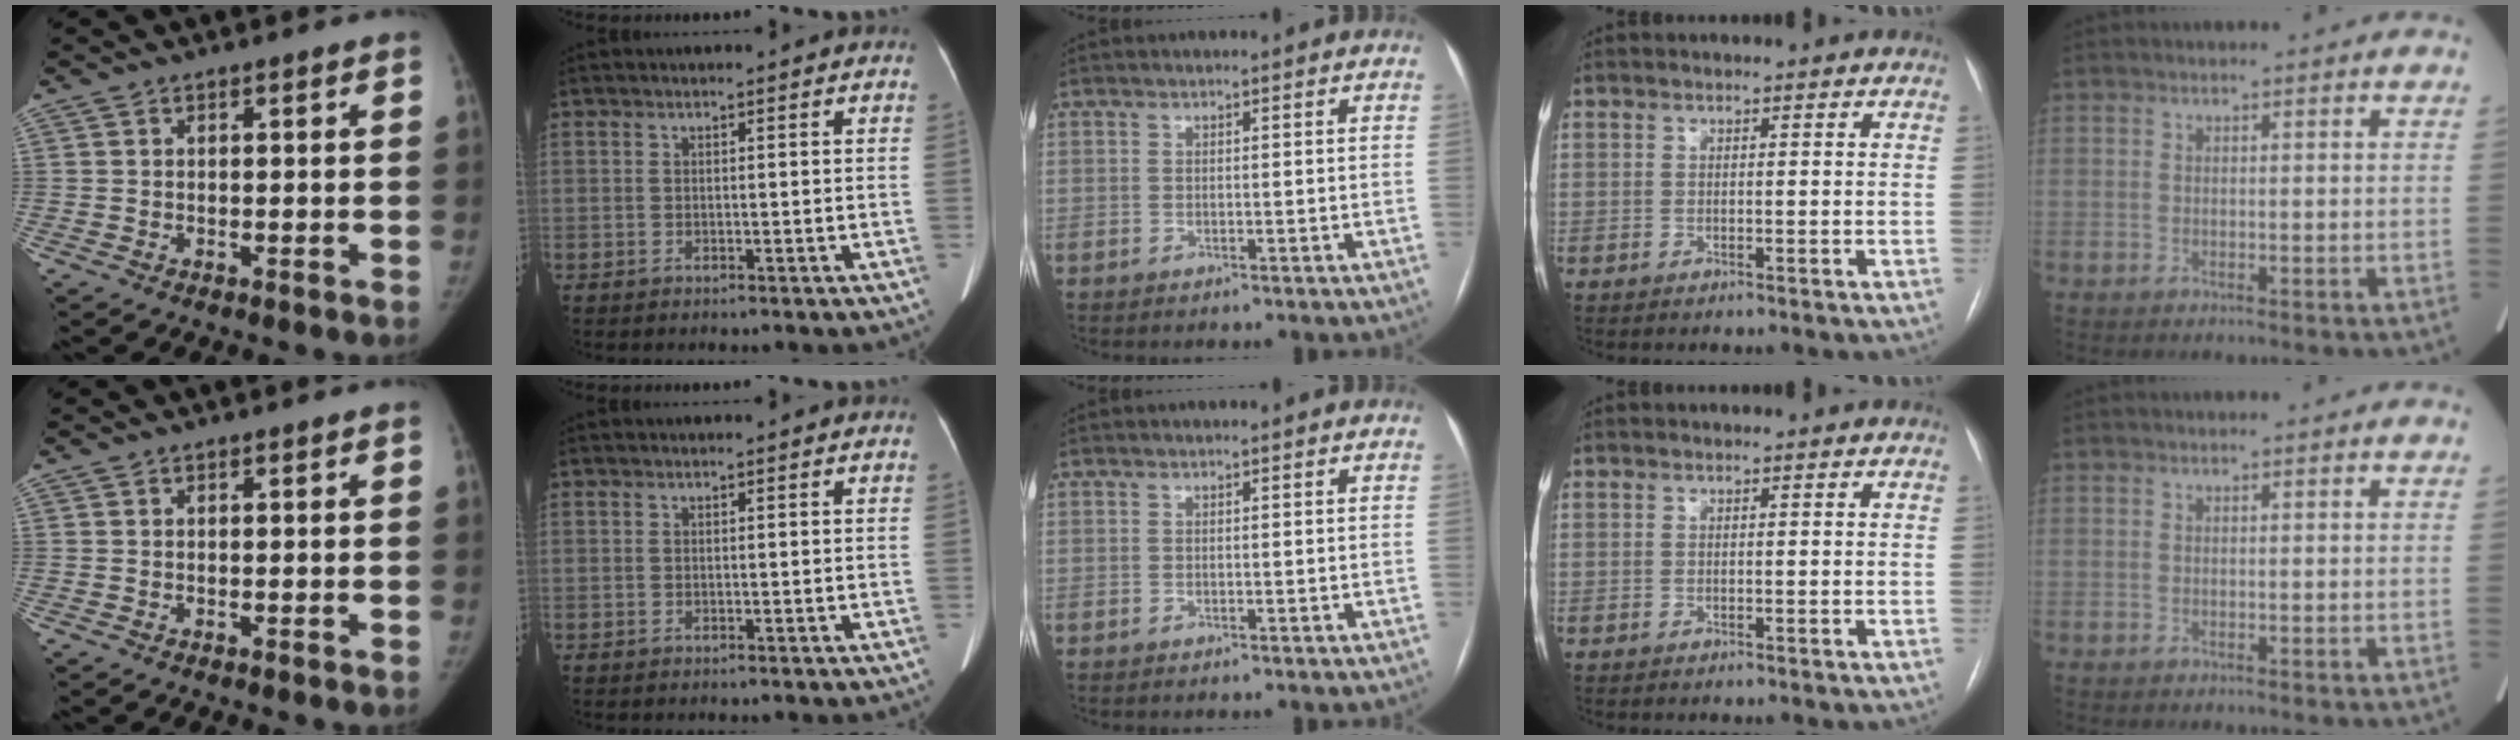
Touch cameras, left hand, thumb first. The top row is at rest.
{}